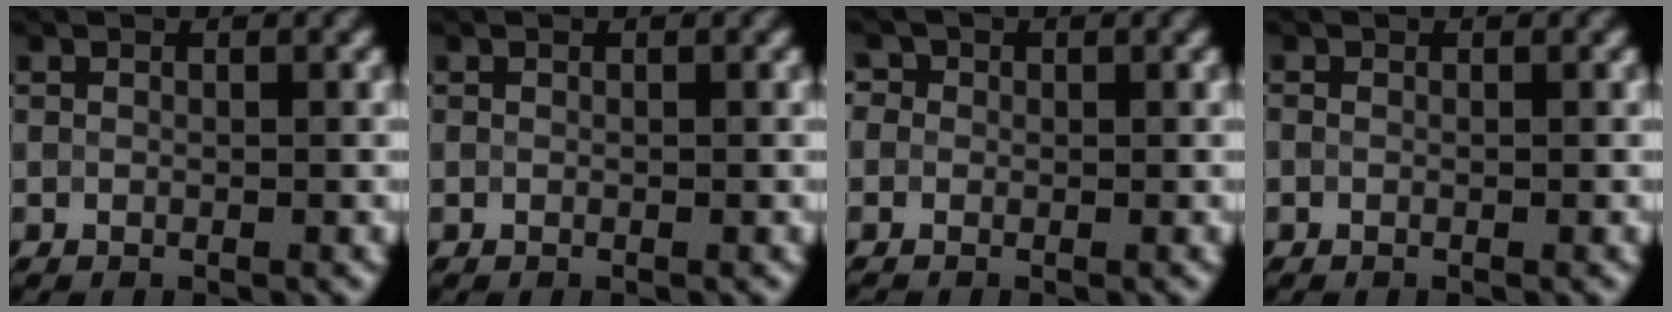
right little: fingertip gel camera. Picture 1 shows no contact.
{"total": 0.0}
{"total": 2.3, "force": [0.4, 2.1, 0.8], "torque": [-0.003, 0.016, -0.010]}
{"total": 0.0}